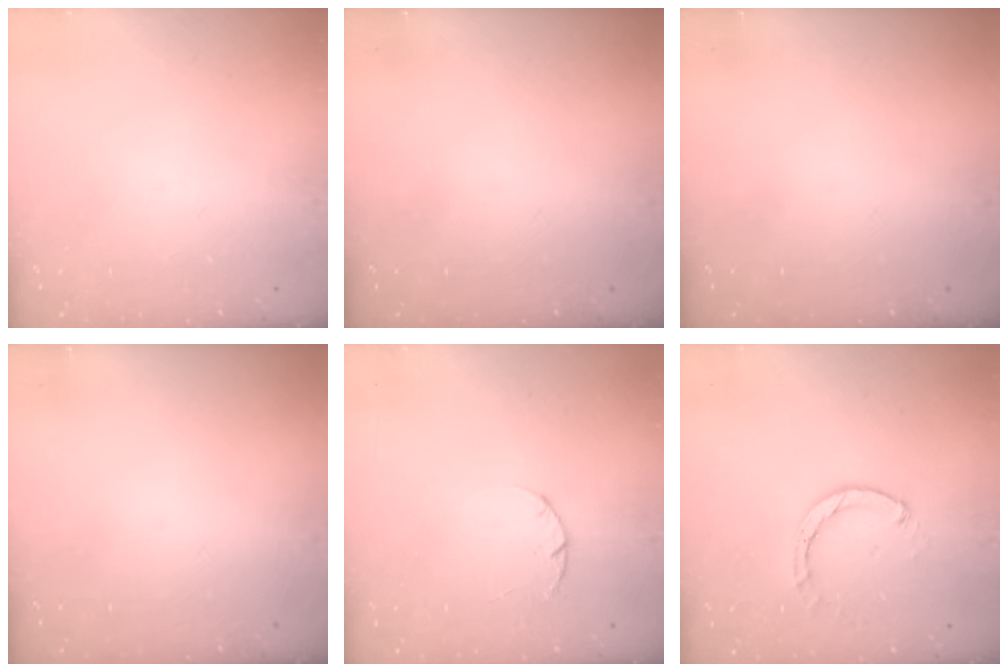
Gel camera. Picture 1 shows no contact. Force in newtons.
{"total": 0.0}
{"total": 0.0}
{"total": 0.0}
{"total": 2.0, "press": 1.9, "slide": 0.4}
{"total": 3.5, "press": 3.5, "slide": 0.3}